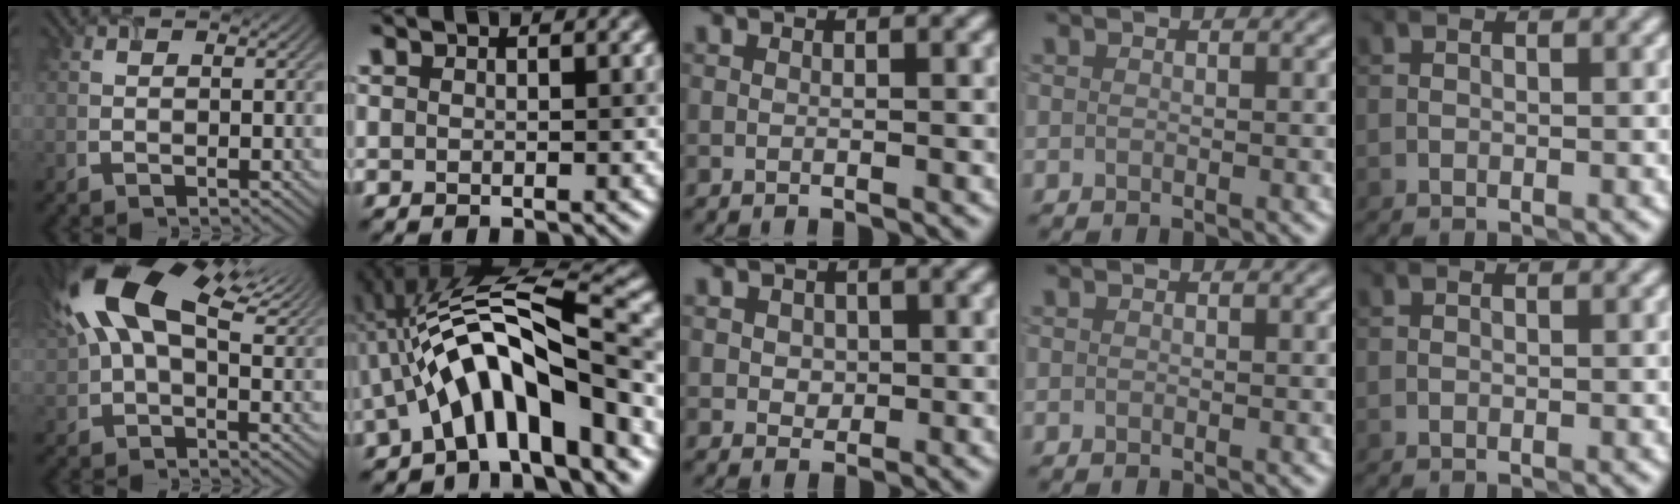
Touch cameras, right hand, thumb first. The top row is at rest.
{"thumb": {"total": 16.9, "force": [7.0, 8.2, 13.1], "torque": [-0.262, 0.041, 0.110]}, "index": {"total": 10.8, "force": [-2.1, 3.8, 9.9], "torque": [-0.160, 0.021, -0.044]}, "middle": {"total": 1.4, "force": [0.3, 1.2, 0.6], "torque": [-0.011, -0.001, 0.006]}}